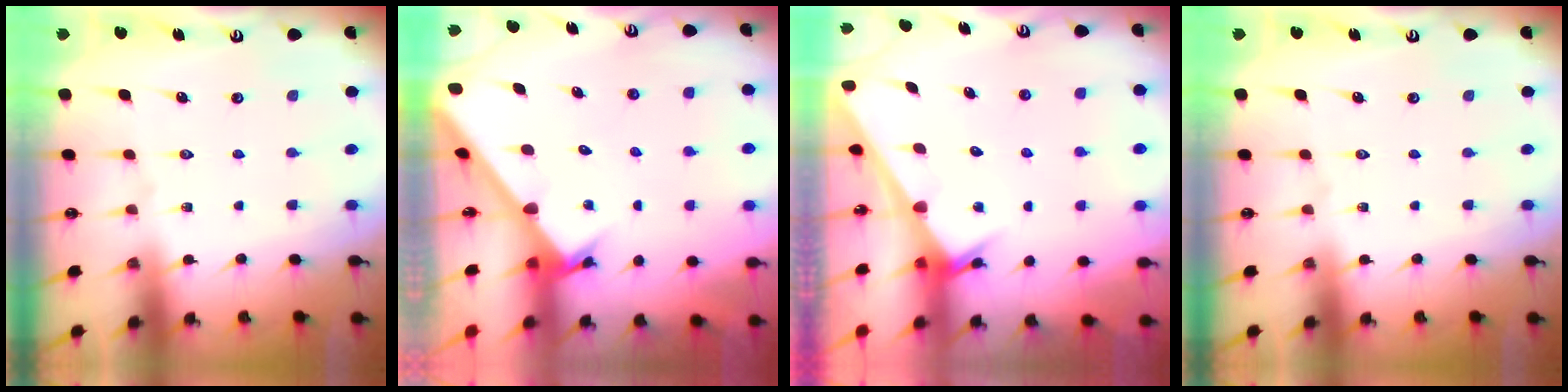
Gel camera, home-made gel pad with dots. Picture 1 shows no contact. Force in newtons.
{"total": 2.6, "press": 2.6, "slide": 0.3}
{"total": 2.4, "press": 2.4, "slide": 0.1}
{"total": 0.0}